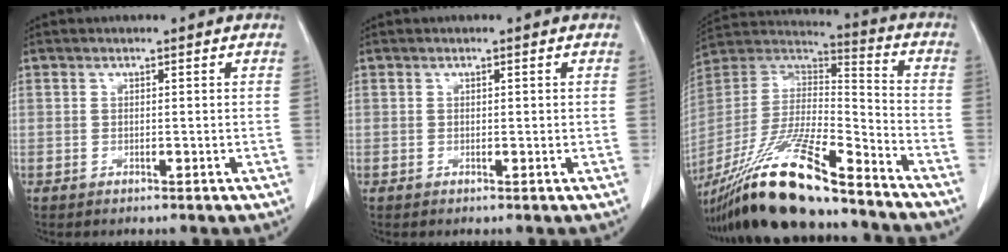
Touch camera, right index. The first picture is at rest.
{"total": 0.0}
{"total": 23.2, "force": [-18.2, 2.6, 14.1], "torque": [-0.295, -0.025, -0.335]}